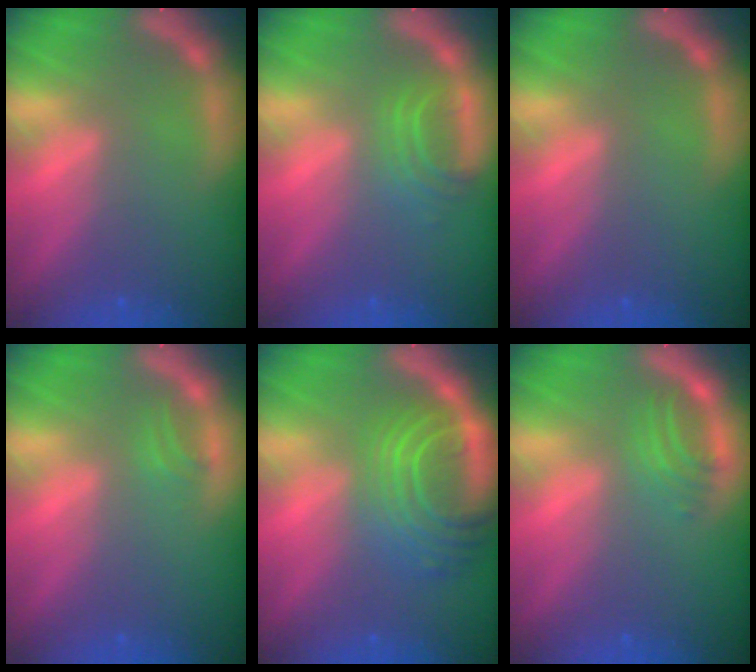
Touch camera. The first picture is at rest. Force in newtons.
{"total": 2.9}
{"total": 0.0}
{"total": 0.9}
{"total": 9.5}
{"total": 2.5}